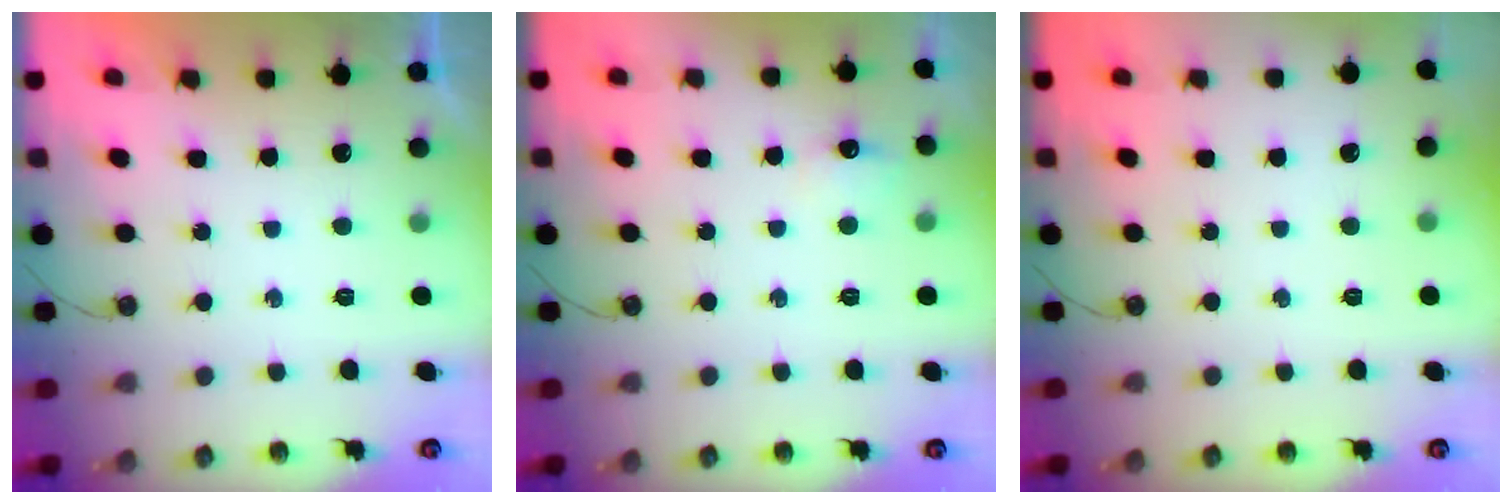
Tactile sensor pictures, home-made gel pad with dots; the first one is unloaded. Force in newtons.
{"total": 5.6, "press": 5.5, "slide": 0.7}
{"total": 0.0}